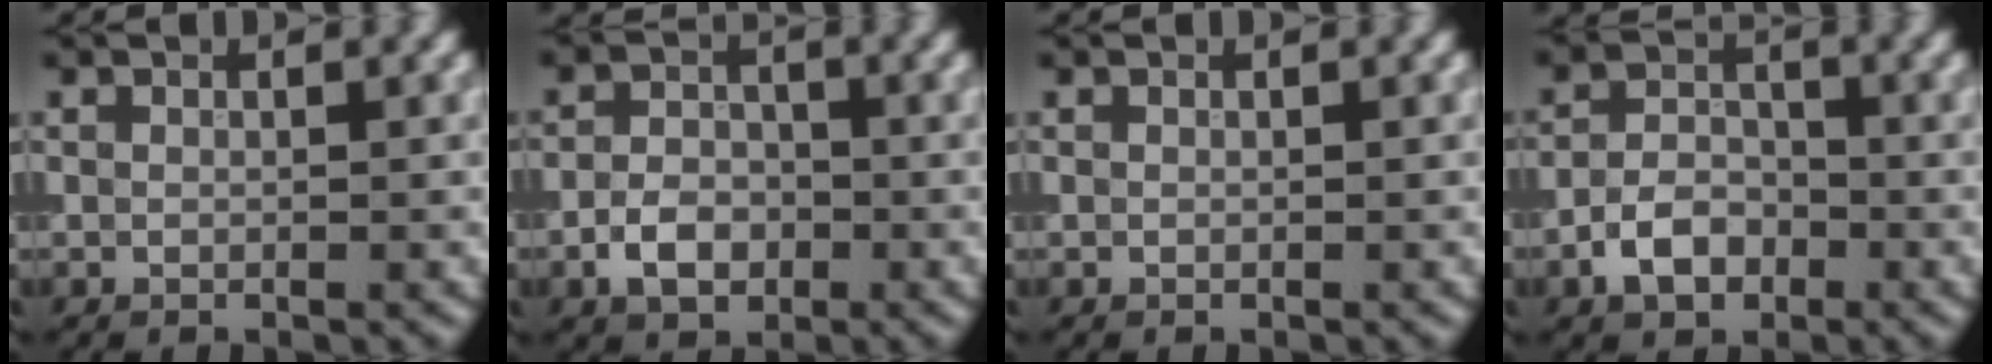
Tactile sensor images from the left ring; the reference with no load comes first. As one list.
[{"total": 3.3, "force": [-1.4, 2.3, 2.0], "torque": [-0.031, 0.003, -0.032]}, {"total": 0.0}, {"total": 3.5, "force": [-1.7, 2.3, 2.0], "torque": [-0.032, 0.006, -0.038]}]